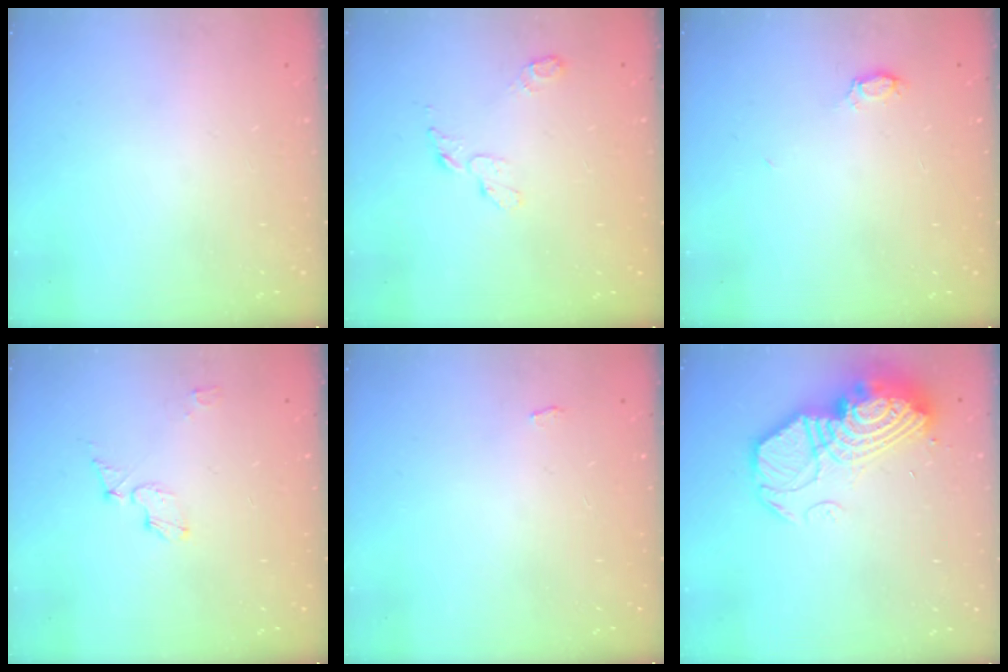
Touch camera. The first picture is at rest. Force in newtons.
{"total": 5.0, "press": 5.0, "slide": 0.6}
{"total": 3.1, "press": 3.1, "slide": 0.4}
{"total": 6.1, "press": 6.1, "slide": 0.5}
{"total": 2.8, "press": 2.8, "slide": 0.3}
{"total": 18.5, "press": 18.4, "slide": 1.7}